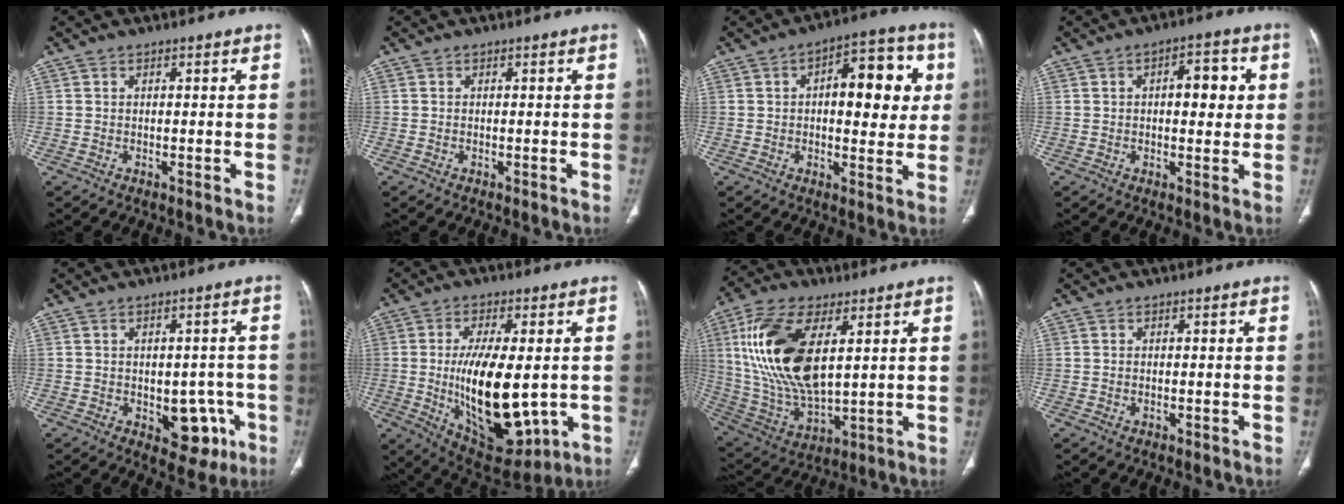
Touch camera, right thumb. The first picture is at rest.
{"total": 0.0}
{"total": 14.4, "force": [2.5, 6.9, 12.4], "torque": [-0.123, 0.016, 0.030]}
{"total": 7.1, "force": [1.1, 3.5, 6.1], "torque": [-0.060, 0.009, 0.012]}
{"total": 8.8, "force": [-2.9, 5.6, 6.2], "torque": [-0.037, 0.012, -0.025]}
{"total": 20.1, "force": [-1.9, 9.0, 17.8], "torque": [-0.281, -0.022, -0.005]}
{"total": 21.0, "force": [5.4, 10.0, 17.6], "torque": [-0.357, -0.021, 0.108]}
{"total": 0.5, "force": [-0.2, 0.3, 0.3], "torque": [-0.011, 0.002, 0.000]}